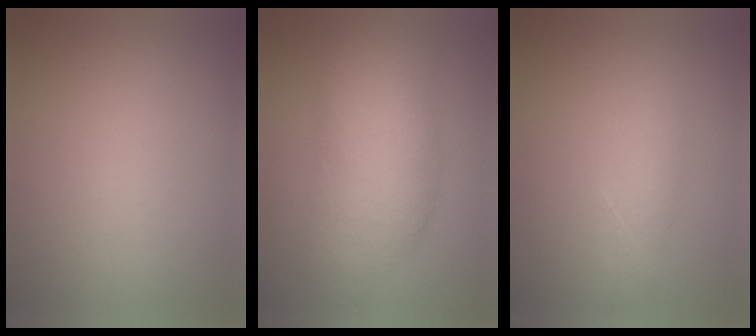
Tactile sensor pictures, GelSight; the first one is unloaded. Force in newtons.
{"total": 7.1}
{"total": 2.1}